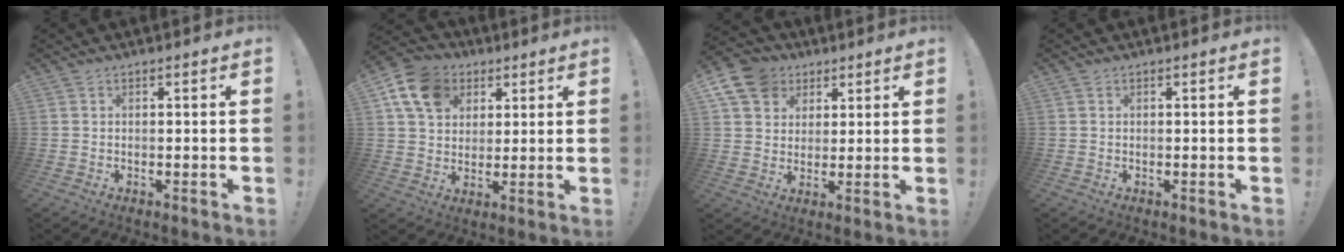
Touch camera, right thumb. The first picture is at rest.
{"total": 13.8, "force": [5.8, 10.6, 6.8], "torque": [-0.106, -0.017, 0.117]}
{"total": 11.4, "force": [5.4, 9.2, 4.2], "torque": [-0.069, -0.026, 0.110]}
{"total": 0.0}